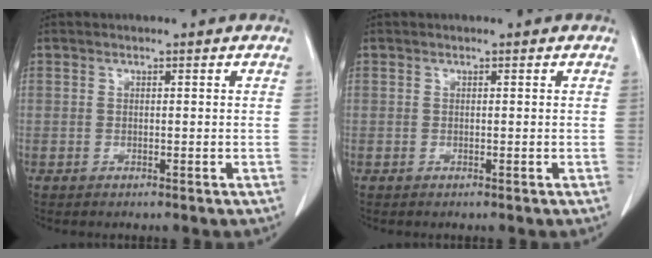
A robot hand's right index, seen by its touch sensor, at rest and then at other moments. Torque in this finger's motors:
{"motor_torque": [-0.02, 0.02, 0.00, 0.00]}